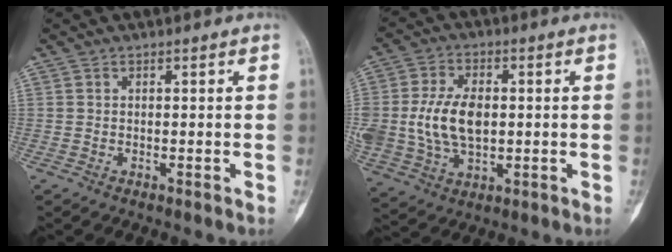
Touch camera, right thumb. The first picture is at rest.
{"total": 13.2, "force": [0.3, 8.5, 10.2], "torque": [-0.197, 0.003, 0.017]}